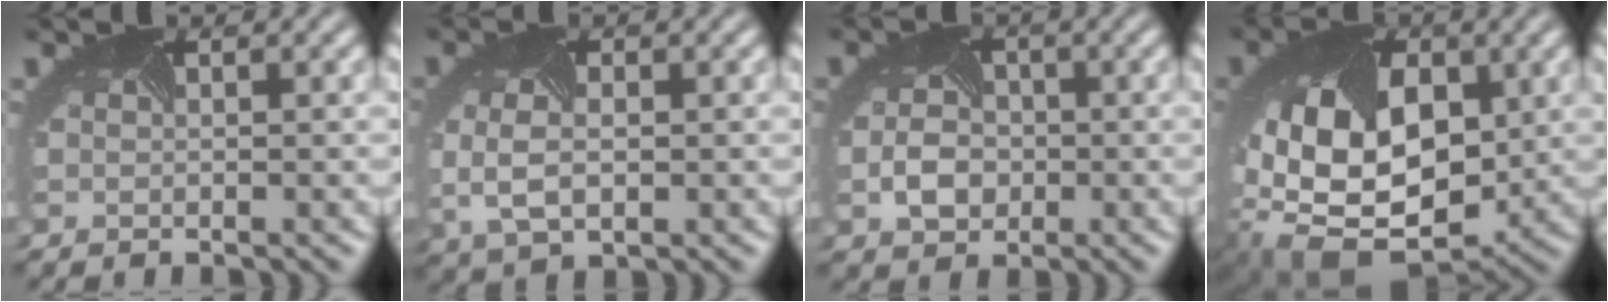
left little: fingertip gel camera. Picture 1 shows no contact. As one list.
[{"total": 3.7, "force": [-0.2, 2.5, 2.7], "torque": [-0.080, -0.004, -0.001]}, {"total": 2.8, "force": [-0.6, 2.3, 1.4], "torque": [-0.033, -0.002, -0.011]}, {"total": 14.1, "force": [0.4, 9.9, 10.0], "torque": [-0.194, -0.030, 0.032]}]